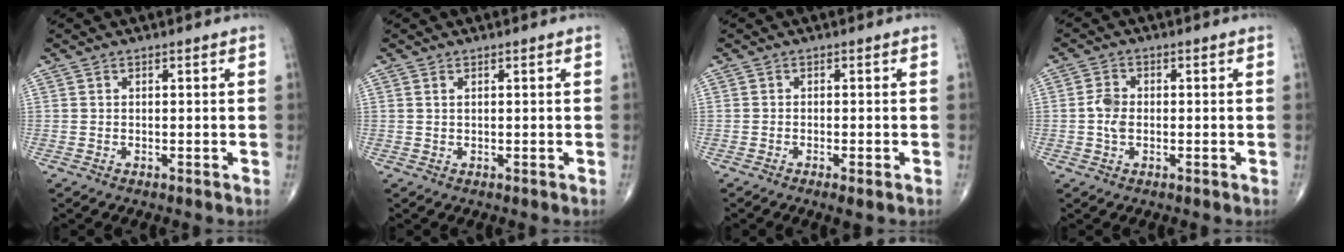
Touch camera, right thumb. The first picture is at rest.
{"total": 0.6, "force": [0.3, 0.2, 0.4], "torque": [-0.012, 0.003, 0.007]}
{"total": 2.3, "force": [-1.3, 0.3, 1.8], "torque": [-0.035, -0.004, -0.022]}
{"total": 3.4, "force": [-0.3, 2.3, 2.5], "torque": [-0.051, 0.006, -0.011]}